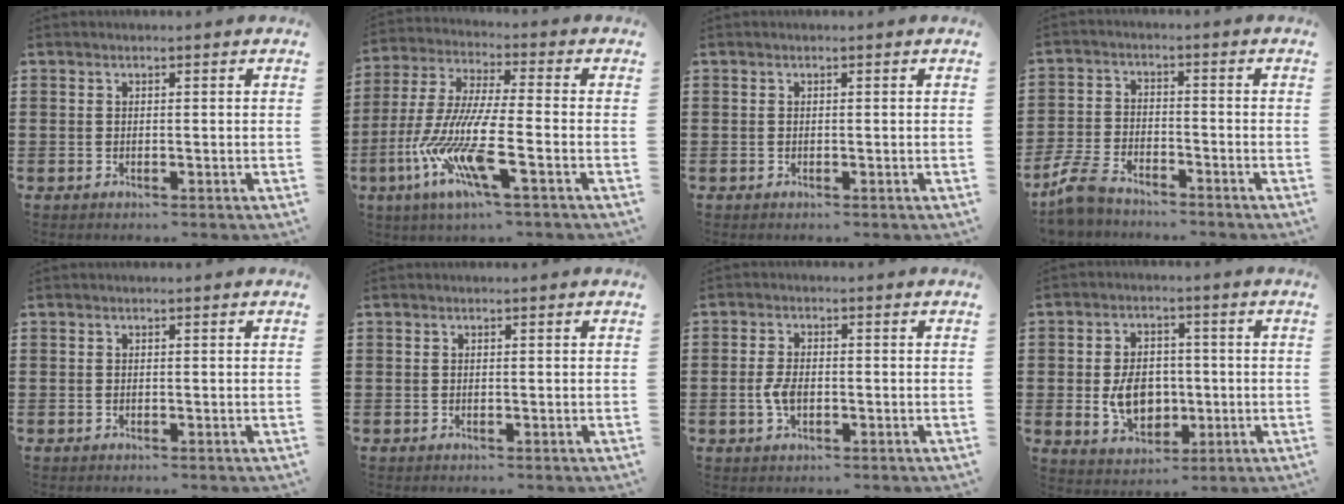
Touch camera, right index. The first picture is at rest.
{"total": 12.4, "force": [-5.4, 2.3, 10.9], "torque": [-0.269, -0.022, -0.119]}
{"total": 0.0}
{"total": 5.4, "force": [-4.7, 1.4, 2.2], "torque": [-0.065, -0.003, -0.096]}
{"total": 0.0}
{"total": 0.0}
{"total": 3.6, "force": [-0.6, 1.8, 3.1], "torque": [-0.071, -0.005, -0.012]}
{"total": 7.6, "force": [-0.8, 5.5, 5.2], "torque": [-0.097, 0.003, -0.017]}